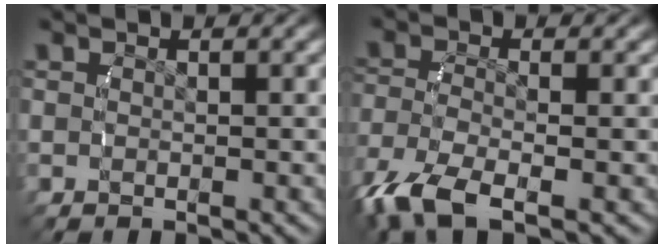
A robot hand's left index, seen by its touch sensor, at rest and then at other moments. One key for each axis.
{"total": 6.0, "fx": -2.7, "fy": 3.4, "fz": 4.2, "tx": -0.121, "ty": -0.047, "tz": -0.018}